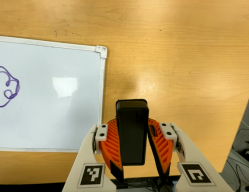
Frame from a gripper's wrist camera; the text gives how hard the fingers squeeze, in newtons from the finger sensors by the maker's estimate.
{"total": 7.1, "left": 6.6, "right": 7.7}